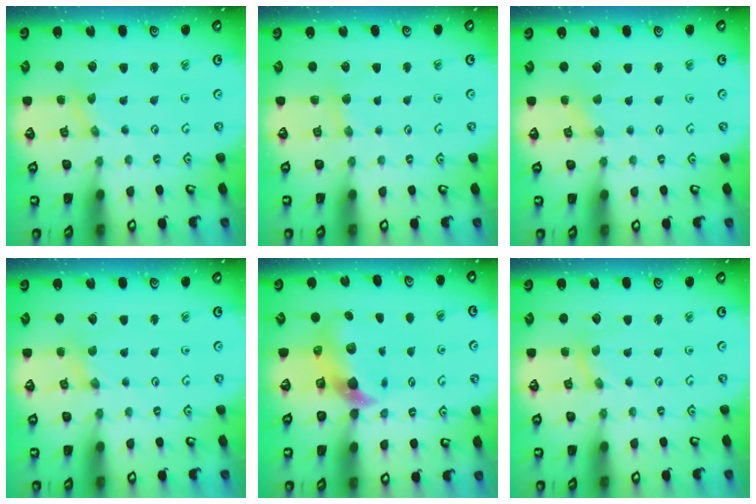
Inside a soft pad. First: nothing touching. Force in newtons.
{"total": 3.3, "press": 3.3, "slide": 0.4}
{"total": 0.9, "press": 0.9, "slide": 0.2}
{"total": 0.0}
{"total": 8.1, "press": 8.0, "slide": 1.3}
{"total": 0.0}